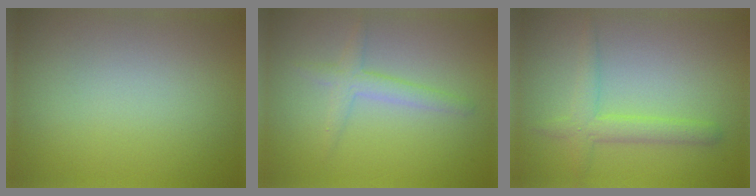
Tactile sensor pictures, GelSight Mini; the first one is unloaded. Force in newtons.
{"total": 2.0, "press": 2.0, "slide": 0.1}
{"total": 2.7, "press": 2.7, "slide": 0.2}